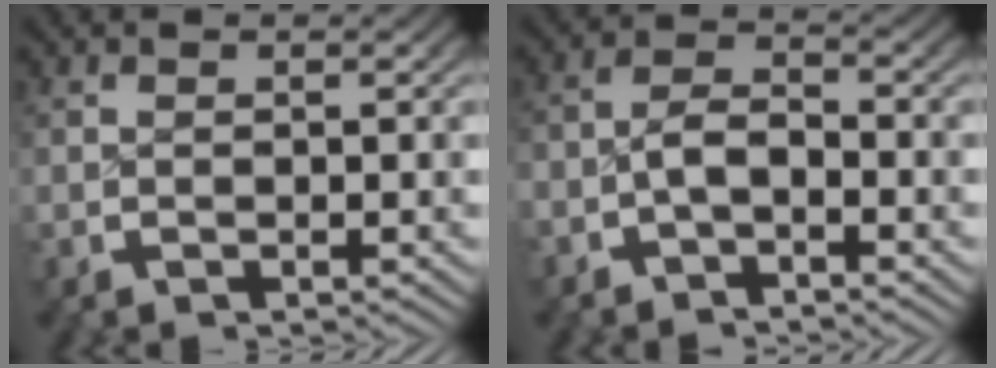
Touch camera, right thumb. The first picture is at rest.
{"total": 3.8, "force": [-1.7, 2.4, 2.3], "torque": [-0.054, -0.014, -0.026]}